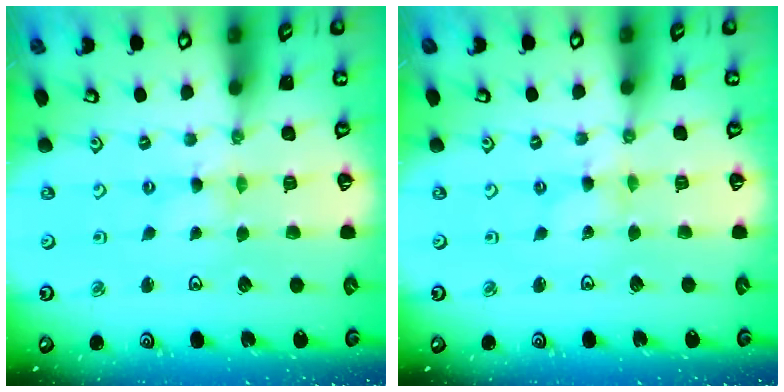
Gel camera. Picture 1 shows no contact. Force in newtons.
{"total": 0.7, "press": 0.7, "slide": 0.1}